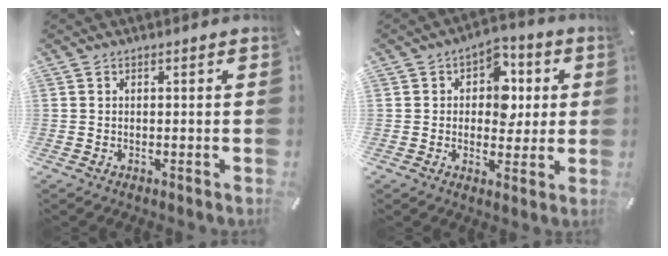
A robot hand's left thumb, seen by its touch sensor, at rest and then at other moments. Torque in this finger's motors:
{"motor_torque": [1.06, 1.74, 0.62, -0.44, 0.04]}